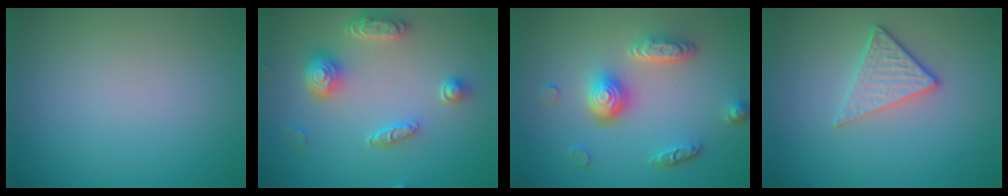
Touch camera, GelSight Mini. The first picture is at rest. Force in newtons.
{"total": 4.9, "press": 4.0, "slide": 2.8}
{"total": 4.7, "press": 3.7, "slide": 3.0}
{"total": 2.9, "press": 2.6, "slide": 1.3}